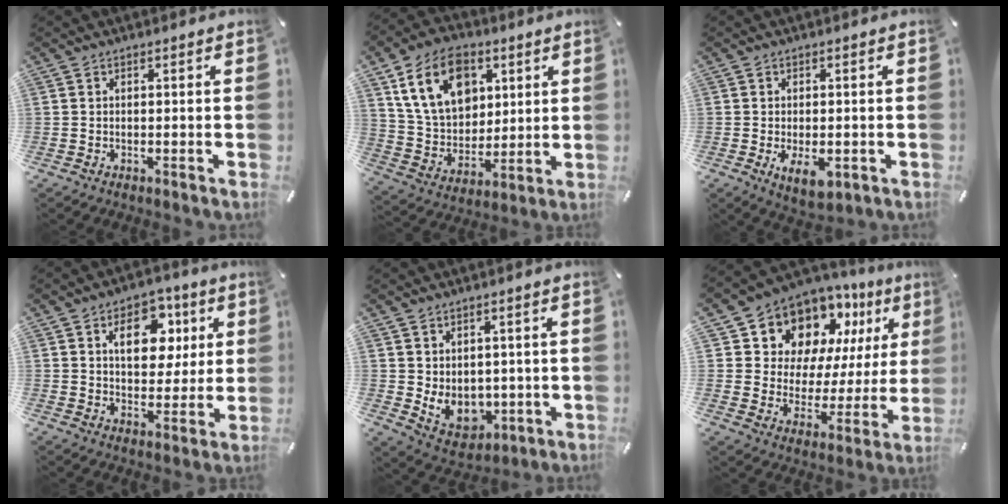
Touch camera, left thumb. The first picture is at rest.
{"total": 16.3, "force": [6.8, 11.9, 8.9], "torque": [-0.173, -0.012, 0.128]}
{"total": 5.5, "force": [-1.2, 3.0, 4.4], "torque": [-0.089, -0.007, -0.024]}
{"total": 12.2, "force": [4.5, 8.5, 7.5], "torque": [-0.099, -0.009, 0.076]}
{"total": 7.7, "force": [0.9, 6.8, 3.7], "torque": [-0.060, -0.017, 0.022]}
{"total": 11.8, "force": [9.1, 7.2, 2.0], "torque": [-0.040, -0.099, 0.166]}